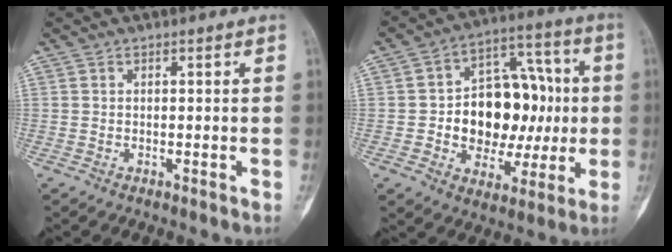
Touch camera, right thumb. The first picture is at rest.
{"total": 18.6, "force": [-0.5, 12.9, 13.3], "torque": [-0.146, 0.037, 0.001]}